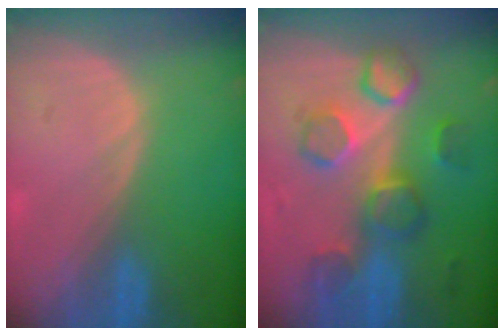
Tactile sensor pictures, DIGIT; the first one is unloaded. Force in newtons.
{"total": 8.7, "press": 8.4, "slide": 2.0}